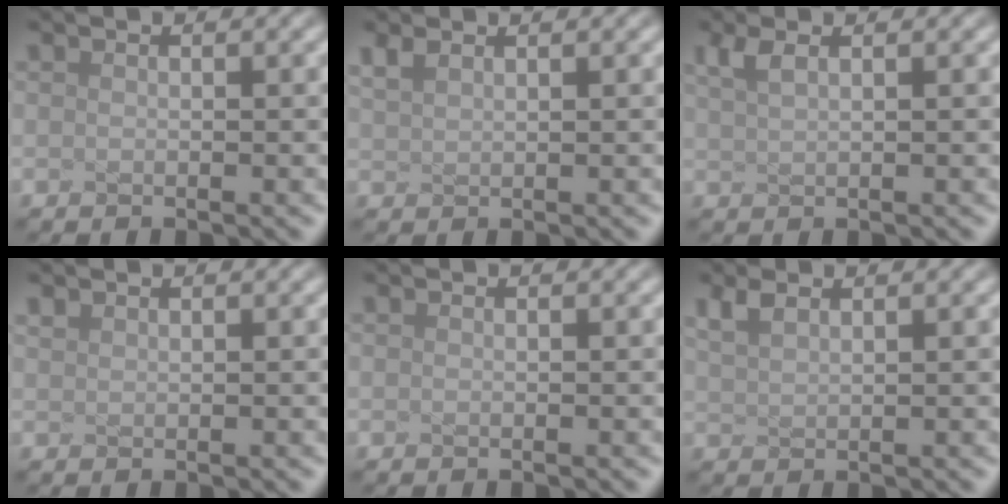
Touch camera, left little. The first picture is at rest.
{"total": 1.5, "force": [1.2, 0.5, 0.7], "torque": [-0.019, 0.004, 0.027]}
{"total": 2.0, "force": [1.2, 0.7, 1.4], "torque": [-0.028, 0.004, 0.023]}
{"total": 0.7, "force": [0.7, 0.2, 0.0], "torque": [-0.006, 0.001, 0.016]}
{"total": 0.0}
{"total": 1.9, "force": [1.4, 0.6, 1.0], "torque": [-0.026, 0.005, 0.031]}